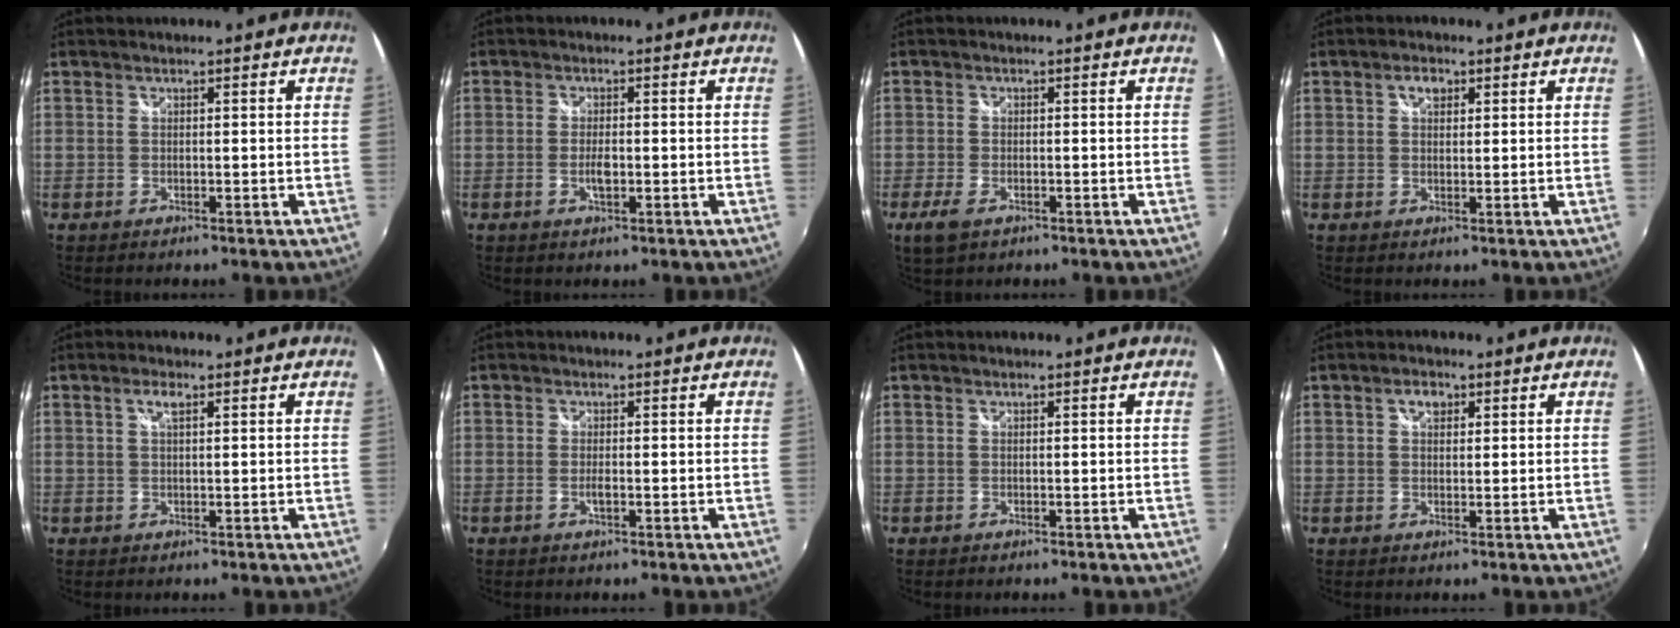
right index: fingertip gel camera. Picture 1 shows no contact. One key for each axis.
{"total": 2.7, "fx": -0.7, "fy": 1.1, "fz": 2.3, "tx": -0.043, "ty": -0.003, "tz": -0.013}
{"total": 4.1, "fx": -2.4, "fy": 2.0, "fz": 2.7, "tx": -0.066, "ty": -0.011, "tz": -0.046}
{"total": 2.5, "fx": 1.0, "fy": 1.6, "fz": 1.6, "tx": -0.023, "ty": 0.007, "tz": 0.016}
{"total": 2.0, "fx": 0.8, "fy": 0.6, "fz": 1.7, "tx": -0.031, "ty": 0.004, "tz": 0.013}
{"total": 1.3, "fx": -0.5, "fy": 0.4, "fz": 1.2, "tx": -0.024, "ty": -0.002, "tz": -0.009}
{"total": 0.0}
{"total": 2.4, "fx": 1.0, "fy": 1.6, "fz": 1.5, "tx": -0.022, "ty": 0.007, "tz": 0.015}